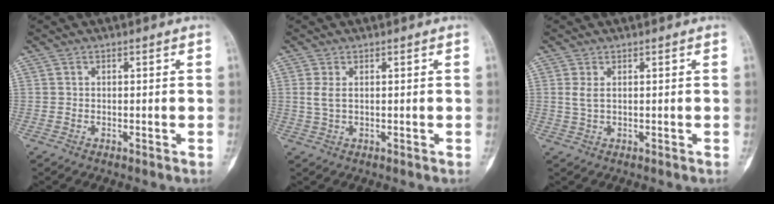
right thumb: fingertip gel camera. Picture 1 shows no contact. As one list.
[{"total": 2.0, "force": [0.5, 0.9, 1.7], "torque": [-0.050, 0.004, 0.019]}, {"total": 1.7, "force": [0.6, 0.7, 1.5], "torque": [-0.041, 0.005, 0.021]}]